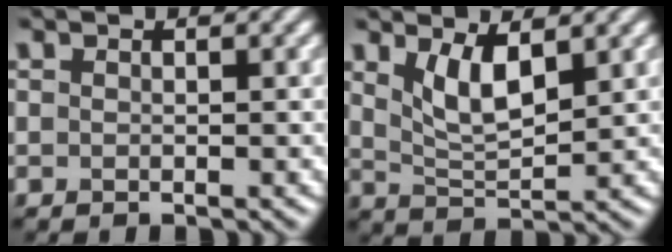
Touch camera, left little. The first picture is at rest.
{"total": 3.9, "force": [1.9, 1.3, 3.1], "torque": [-0.067, -0.009, 0.040]}